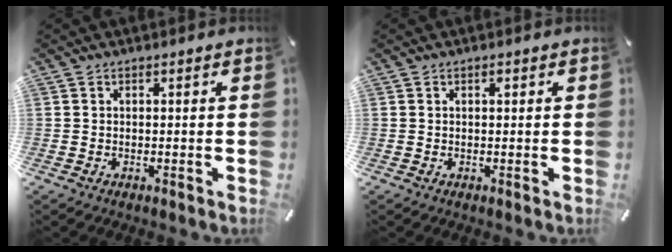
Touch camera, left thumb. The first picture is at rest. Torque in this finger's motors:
{"motor_torque": [0.05, 0.49, 0.01, -0.30, 0.06]}